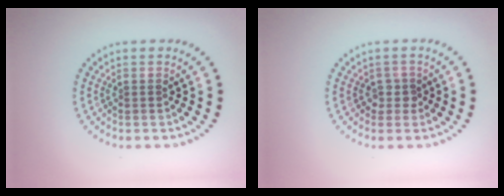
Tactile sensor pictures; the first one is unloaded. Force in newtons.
{"total": 1.3, "press": 1.1, "slide": 0.7}